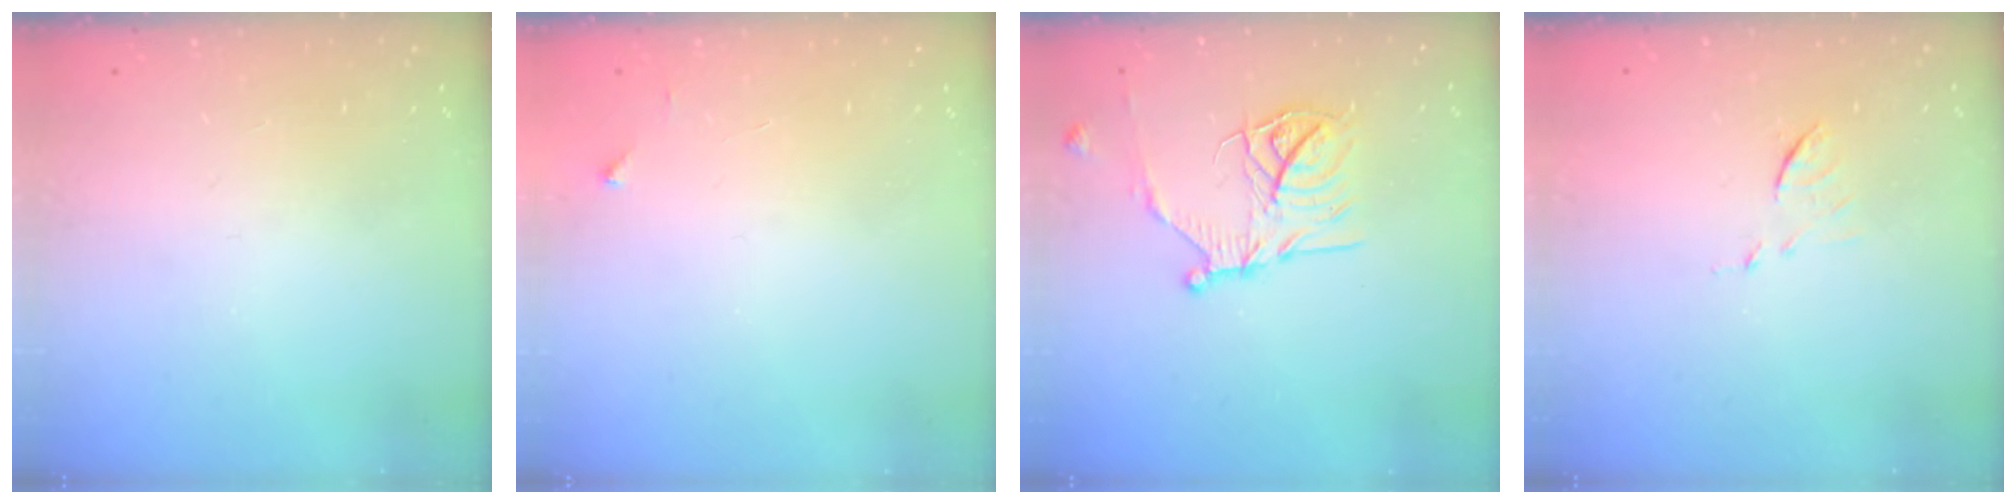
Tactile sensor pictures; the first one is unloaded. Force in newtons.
{"total": 2.0, "press": 2.0, "slide": 0.2}
{"total": 15.9, "press": 15.9, "slide": 1.5}
{"total": 6.2, "press": 6.2, "slide": 0.2}